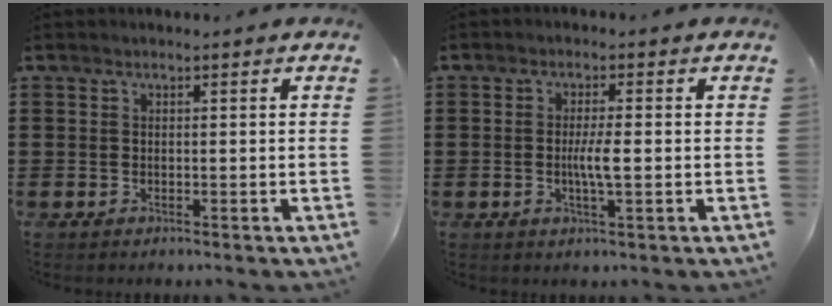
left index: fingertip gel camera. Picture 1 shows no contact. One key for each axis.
{"total": 3.5, "fx": -0.3, "fy": 0.4, "fz": 3.5, "tx": -0.063, "ty": -0.001, "tz": -0.008}